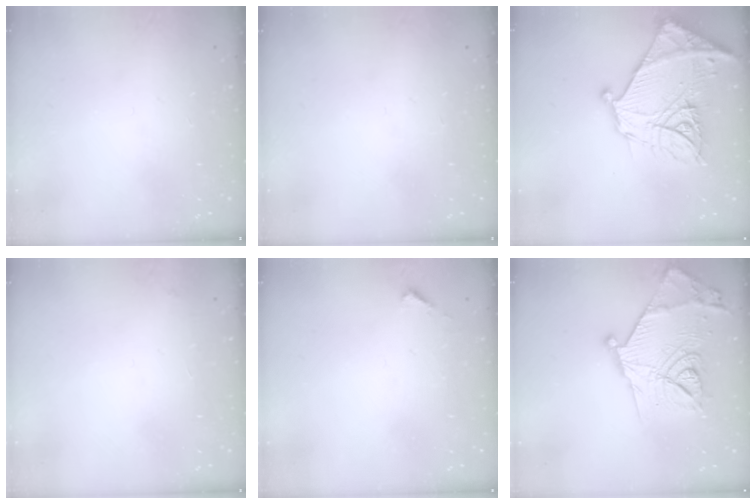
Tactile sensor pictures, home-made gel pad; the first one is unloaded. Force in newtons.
{"total": 0.0}
{"total": 25.3, "press": 25.1, "slide": 2.8}
{"total": 2.5, "press": 2.4, "slide": 0.4}
{"total": 2.1, "press": 2.1, "slide": 0.2}
{"total": 22.3, "press": 22.3, "slide": 1.1}